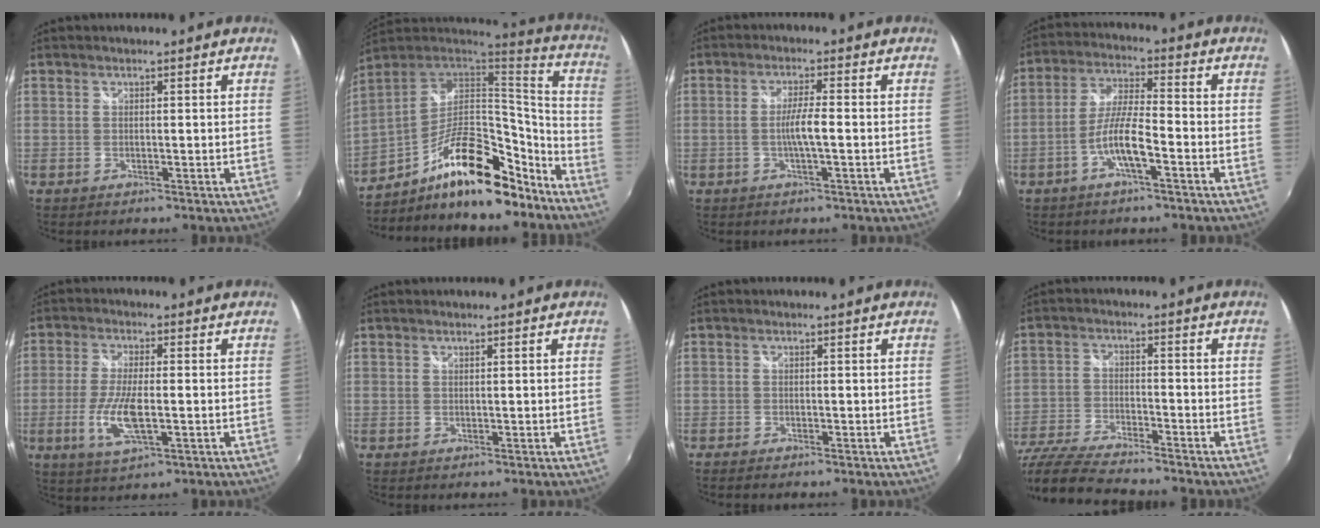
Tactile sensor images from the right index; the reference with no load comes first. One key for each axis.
{"total": 22.6, "fx": -14.3, "fy": 8.6, "fz": 15.2, "tx": -0.250, "ty": 0.016, "tz": -0.229}
{"total": 4.0, "fx": -0.8, "fy": -0.1, "fz": 3.9, "tx": -0.072, "ty": -0.002, "tz": -0.015}
{"total": 7.4, "fx": -3.5, "fy": 1.1, "fz": 6.4, "tx": -0.134, "ty": 0.004, "tz": -0.063}
{"total": 8.7, "fx": -2.2, "fy": 2.4, "fz": 8.1, "tx": -0.168, "ty": -0.013, "tz": -0.042}
{"total": 0.0}
{"total": 1.5, "fx": -1.3, "fy": 0.4, "fz": 0.6, "tx": -0.015, "ty": -0.011, "tz": -0.025}
{"total": 15.0, "fx": -13.0, "fy": 2.3, "fz": 7.0, "tx": -0.169, "ty": -0.035, "tz": -0.244}